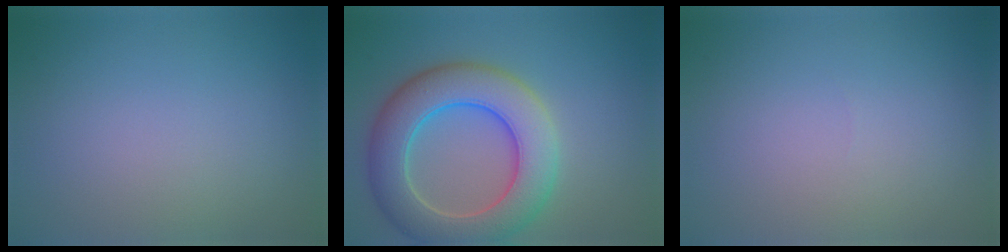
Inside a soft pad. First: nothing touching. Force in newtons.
{"total": 8.6, "press": 8.6, "slide": 0.4}
{"total": 0.0}